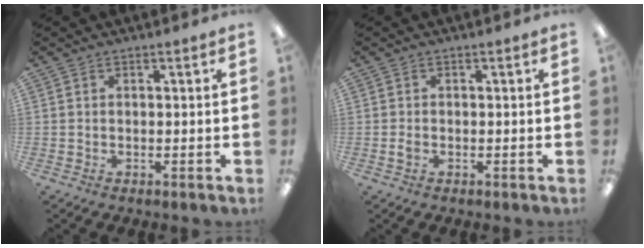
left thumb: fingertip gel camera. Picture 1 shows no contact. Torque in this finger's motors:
{"motor_torque": [-0.03, 0.03, -0.01, -0.05, 0.02]}